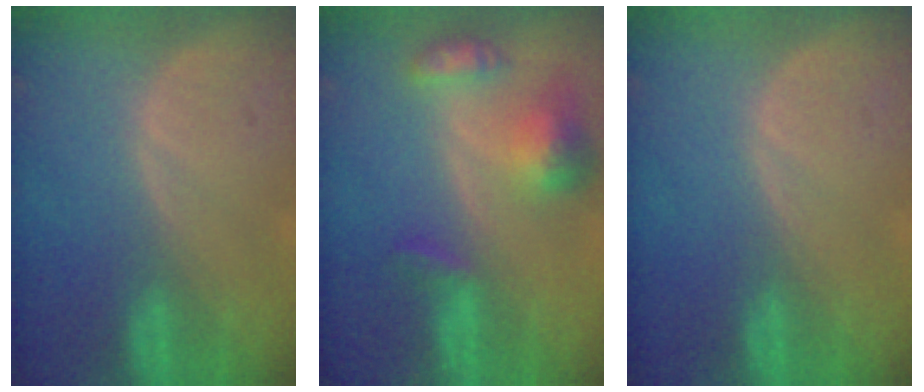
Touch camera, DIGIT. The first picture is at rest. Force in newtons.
{"total": 7.0, "press": 6.6, "slide": 2.5}
{"total": 0.0}